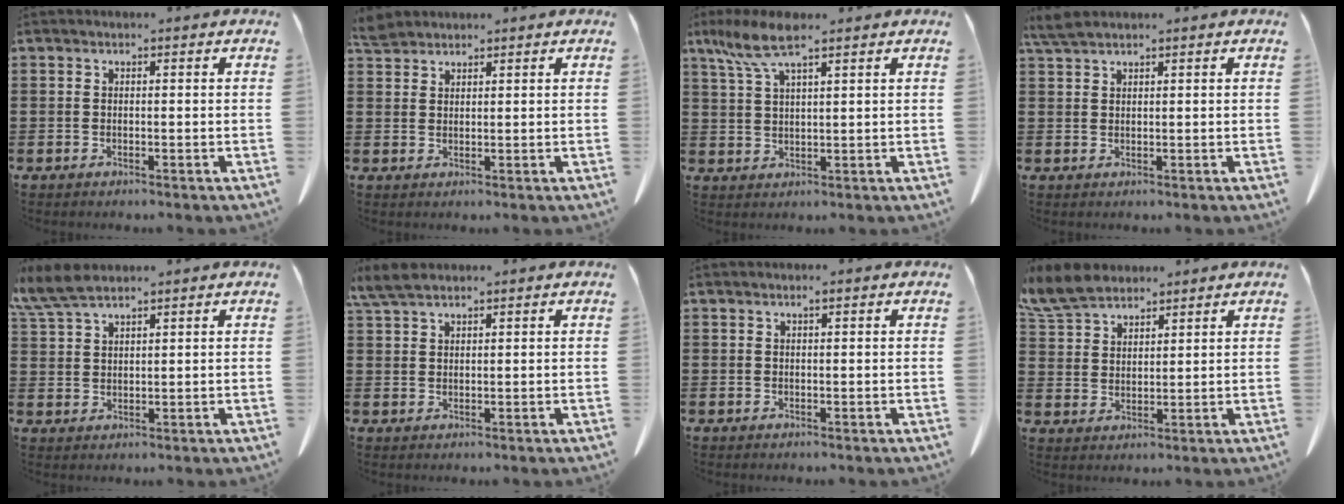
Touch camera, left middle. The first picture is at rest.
{"total": 2.7, "force": [2.6, 0.7, 0.6], "torque": [-0.021, 0.000, 0.050]}
{"total": 6.7, "force": [4.1, 1.5, 5.1], "torque": [-0.116, -0.005, 0.072]}
{"total": 2.2, "force": [1.8, 0.3, 1.3], "torque": [-0.029, 0.000, 0.035]}
{"total": 5.3, "force": [4.3, 1.3, 2.8], "torque": [-0.074, -0.006, 0.079]}
{"total": 3.5, "force": [2.8, 0.9, 2.0], "torque": [-0.046, 0.002, 0.052]}
{"total": 0.7, "force": [0.4, 0.0, 0.6], "torque": [-0.012, 0.000, 0.007]}
{"total": 6.9, "force": [5.9, 2.7, 2.5], "torque": [-0.072, -0.006, 0.111]}